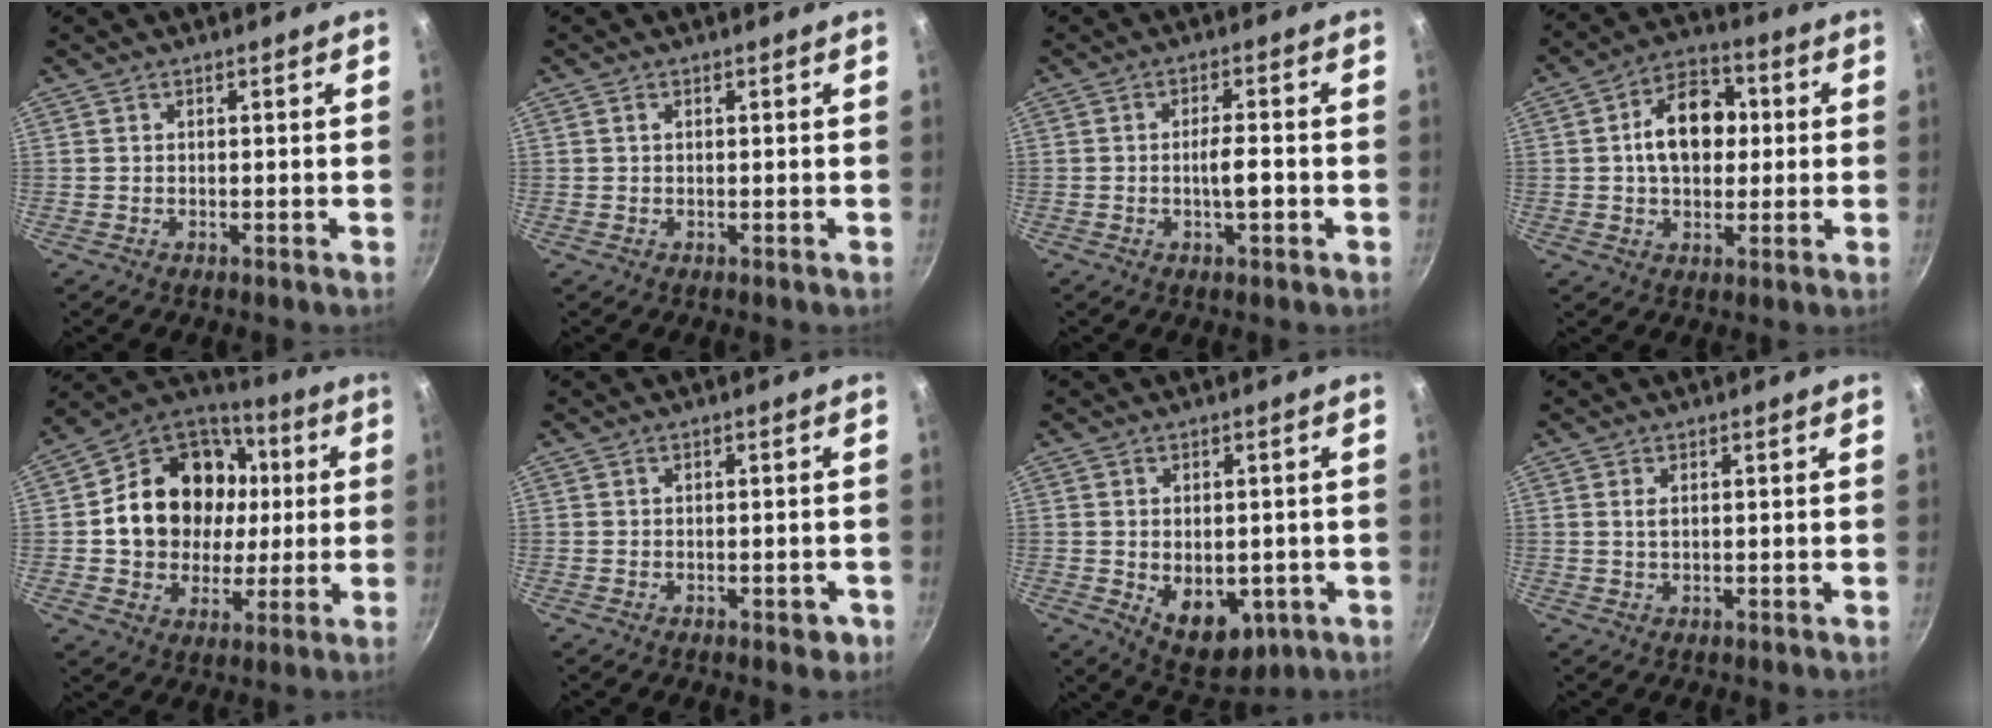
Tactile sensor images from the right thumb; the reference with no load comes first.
{"total": 0.7, "force": [0.2, 0.4, 0.4], "torque": [-0.008, 0.002, 0.004]}
{"total": 4.5, "force": [-1.2, 1.1, 4.2], "torque": [-0.065, 0.011, -0.022]}
{"total": 12.8, "force": [1.4, 9.0, 9.0], "torque": [-0.103, 0.019, 0.008]}
{"total": 21.4, "force": [2.3, 17.8, 11.6], "torque": [-0.181, 0.031, 0.041]}
{"total": 2.6, "force": [-1.2, 1.4, 1.7], "torque": [-0.005, 0.015, -0.007]}
{"total": 10.7, "force": [-2.2, 7.0, 7.8], "torque": [-0.076, -0.009, -0.012]}
{"total": 1.5, "force": [0.4, 0.7, 1.2], "torque": [-0.023, 0.001, 0.008]}